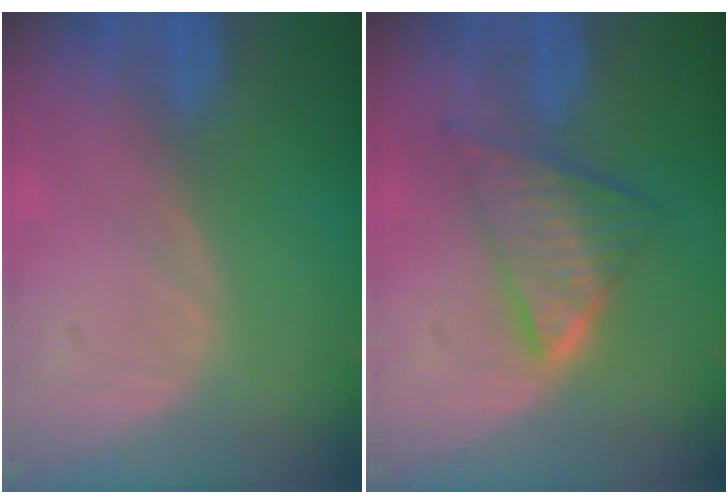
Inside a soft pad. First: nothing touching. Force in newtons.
{"total": 6.5, "press": 6.5, "slide": 0.2}